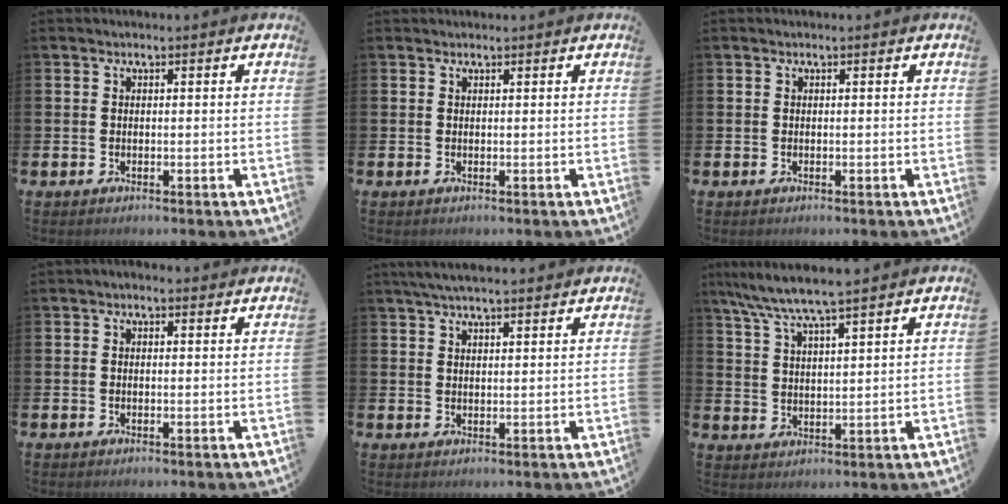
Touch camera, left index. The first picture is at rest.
{"total": 0.6, "force": [0.6, 0.1, 0.0], "torque": [0.012, -0.004, 0.008]}
{"total": 0.0}
{"total": 0.6, "force": [0.2, 0.4, 0.4], "torque": [-0.004, 0.005, 0.001]}
{"total": 3.8, "force": [3.4, 0.6, 1.7], "torque": [-0.038, -0.004, 0.061]}
{"total": 6.3, "force": [5.7, 0.1, 2.6], "torque": [-0.072, -0.022, 0.101]}